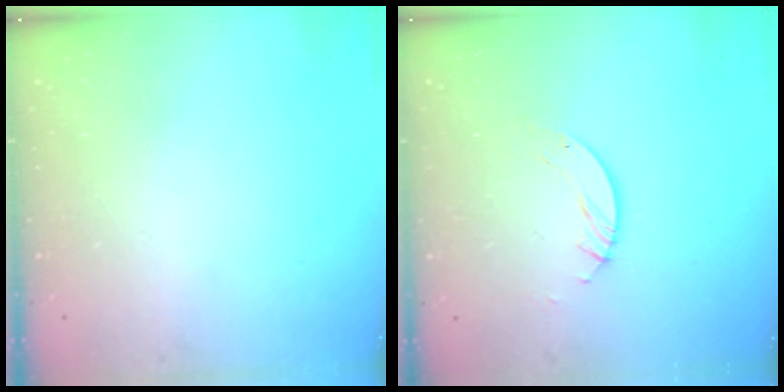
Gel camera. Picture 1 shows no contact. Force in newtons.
{"total": 4.0, "press": 4.0, "slide": 0.3}